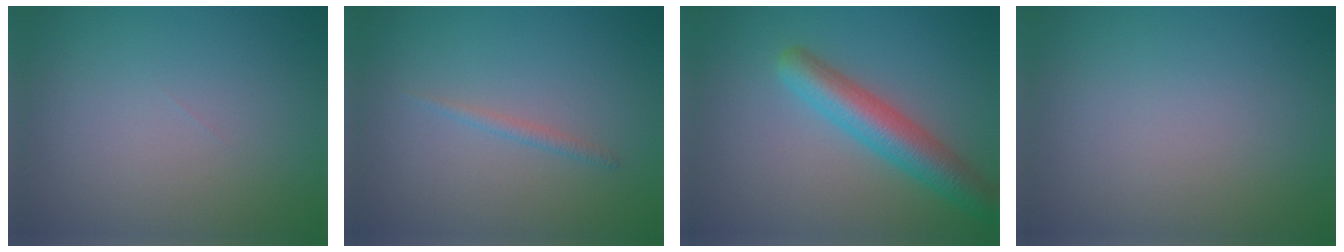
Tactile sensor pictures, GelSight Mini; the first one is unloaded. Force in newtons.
{"total": 0.9, "press": 0.9, "slide": 0.1}
{"total": 5.2, "press": 5.2, "slide": 0.1}
{"total": 0.0}